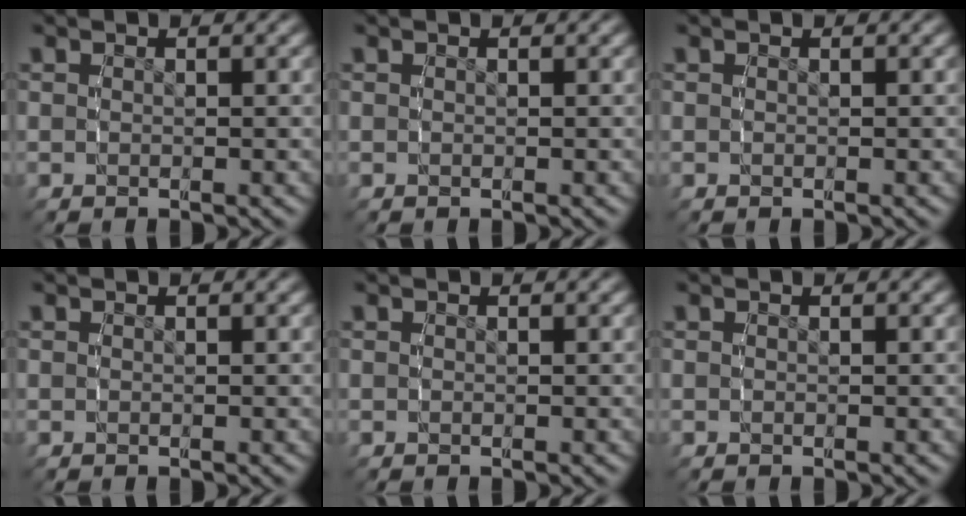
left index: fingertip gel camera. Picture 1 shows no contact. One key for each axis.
{"total": 0.0}
{"total": 0.0}
{"total": 0.0}
{"total": 0.0}
{"total": 0.0}